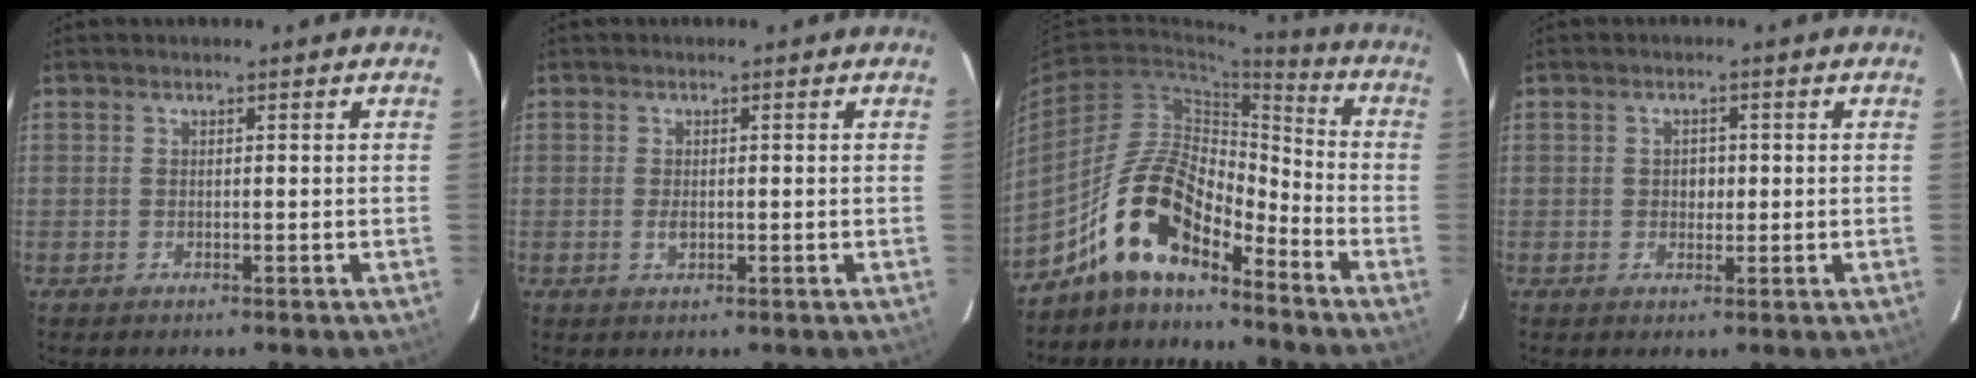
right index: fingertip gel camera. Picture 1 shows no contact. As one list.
[{"total": 1.5, "force": [-0.3, 0.9, 1.1], "torque": [-0.020, 0.000, -0.005]}, {"total": 13.4, "force": [-10.0, 4.8, 7.6], "torque": [-0.146, 0.021, -0.194]}, {"total": 2.1, "force": [0.0, 1.9, 1.0], "torque": [-0.014, 0.006, -0.001]}]